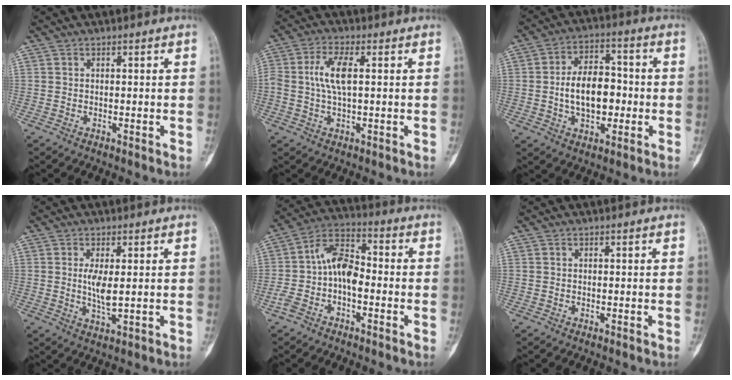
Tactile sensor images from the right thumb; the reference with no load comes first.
{"total": 6.6, "force": [0.8, 2.5, 6.1], "torque": [-0.136, 0.008, 0.015]}
{"total": 12.0, "force": [-1.1, 7.4, 9.4], "torque": [-0.131, 0.023, -0.019]}
{"total": 4.5, "force": [0.5, 1.2, 4.3], "torque": [-0.093, -0.014, 0.013]}
{"total": 10.3, "force": [-2.2, 5.7, 8.4], "torque": [-0.156, 0.043, -0.052]}
{"total": 0.0}